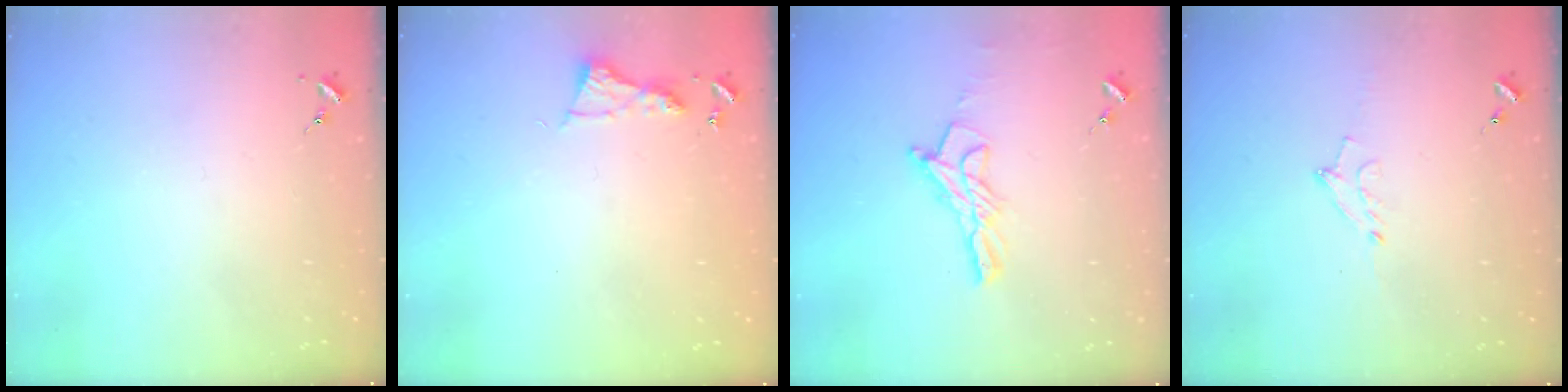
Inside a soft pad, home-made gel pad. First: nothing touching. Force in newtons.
{"total": 6.4, "press": 6.3, "slide": 0.7}
{"total": 11.7, "press": 11.7, "slide": 0.9}
{"total": 6.2, "press": 6.1, "slide": 0.9}